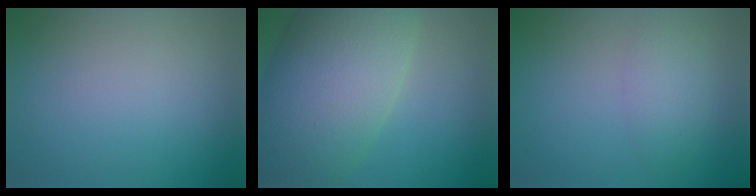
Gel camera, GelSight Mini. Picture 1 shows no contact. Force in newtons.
{"total": 12.6, "press": 12.6, "slide": 0.3}
{"total": 2.8, "press": 2.8, "slide": 0.2}